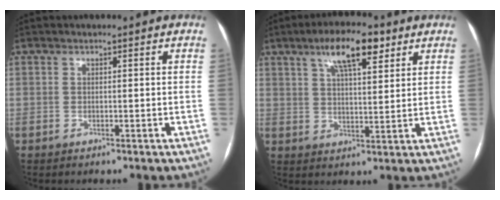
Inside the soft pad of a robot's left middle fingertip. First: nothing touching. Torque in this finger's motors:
{"motor_torque": [0.61, -0.21, 0.13, 0.15]}